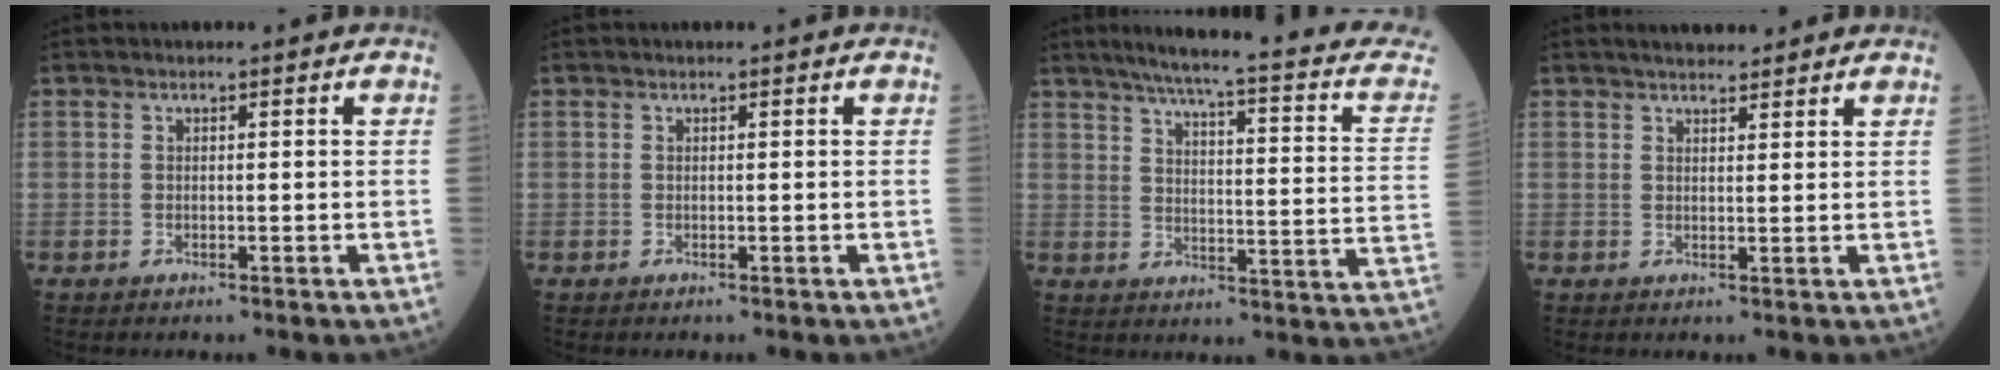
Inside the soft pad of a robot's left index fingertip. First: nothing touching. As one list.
[{"total": 0.0}, {"total": 20.4, "force": [16.5, 1.2, 11.9], "torque": [-0.169, -0.031, 0.188]}, {"total": 4.5, "force": [4.0, 1.0, 1.8], "torque": [-0.023, 0.020, 0.059]}]